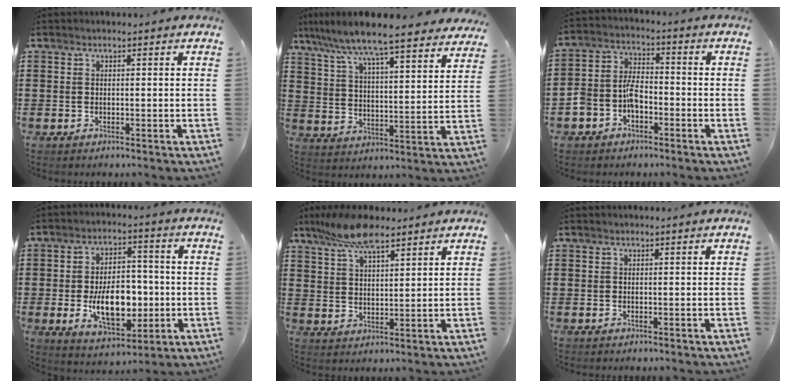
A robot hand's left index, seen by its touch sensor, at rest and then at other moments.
{"total": 7.9, "force": [7.2, 0.0, 3.3], "torque": [-0.096, -0.047, 0.119]}
{"total": 5.2, "force": [-2.7, 3.3, 2.9], "torque": [-0.074, 0.010, -0.057]}
{"total": 10.6, "force": [-1.8, 6.5, 8.2], "torque": [-0.138, 0.003, -0.032]}
{"total": 8.6, "force": [6.4, 2.4, 5.3], "torque": [-0.117, -0.002, 0.118]}
{"total": 0.0}